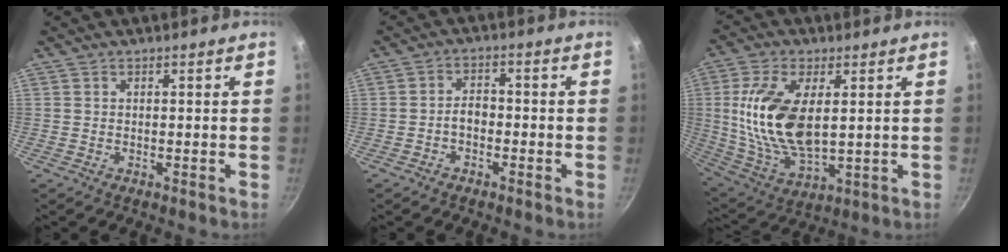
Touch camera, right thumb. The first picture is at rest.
{"total": 3.5, "force": [-1.4, 2.3, 2.2], "torque": [-0.024, 0.023, -0.028]}
{"total": 17.1, "force": [2.7, 8.7, 14.5], "torque": [-0.281, -0.015, 0.059]}